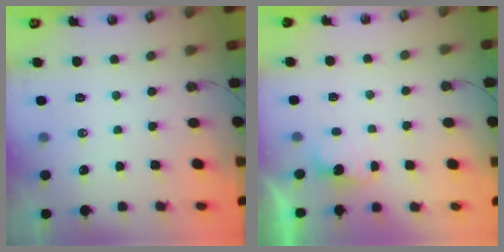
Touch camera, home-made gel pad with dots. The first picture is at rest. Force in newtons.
{"total": 1.8, "press": 1.6, "slide": 0.8}